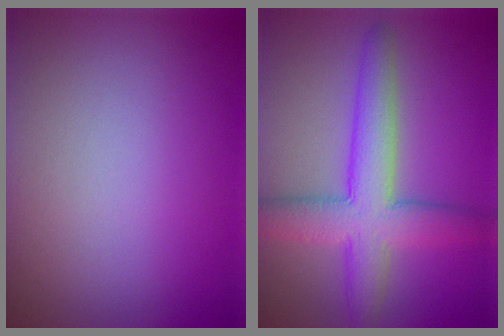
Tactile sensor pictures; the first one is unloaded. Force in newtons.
{"total": 6.6, "press": 6.6, "slide": 0.3}